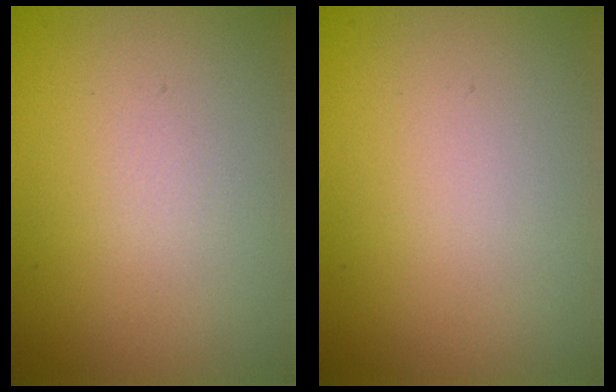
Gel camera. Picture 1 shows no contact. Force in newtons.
{"total": 0.0}